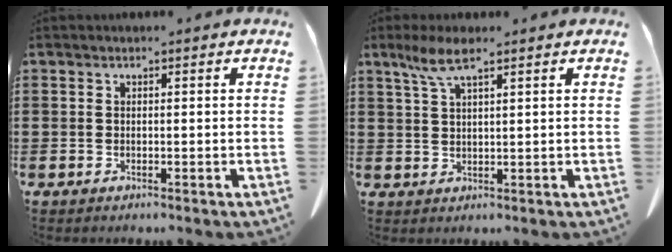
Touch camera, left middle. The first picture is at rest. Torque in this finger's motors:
{"motor_torque": [0.76, -0.06, 0.13, 0.05]}